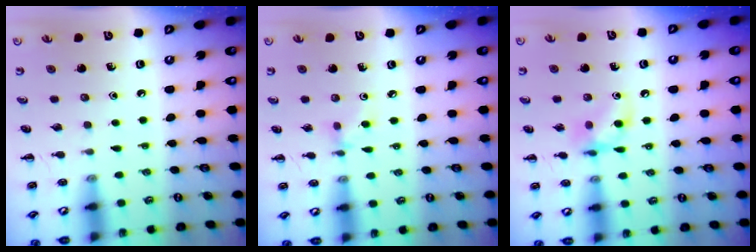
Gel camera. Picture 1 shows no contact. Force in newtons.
{"total": 3.0, "press": 2.8, "slide": 0.9}
{"total": 8.7, "press": 8.6, "slide": 1.0}